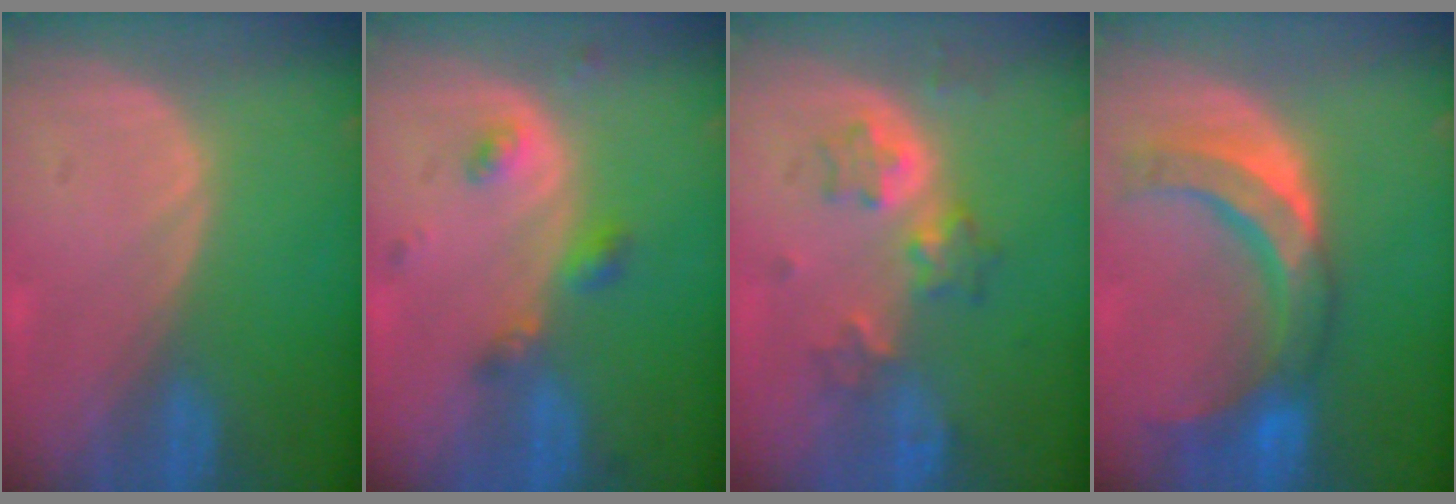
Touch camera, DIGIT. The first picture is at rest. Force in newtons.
{"total": 4.0, "press": 4.0, "slide": 0.9}
{"total": 6.1, "press": 5.6, "slide": 2.5}
{"total": 9.7, "press": 9.3, "slide": 2.7}